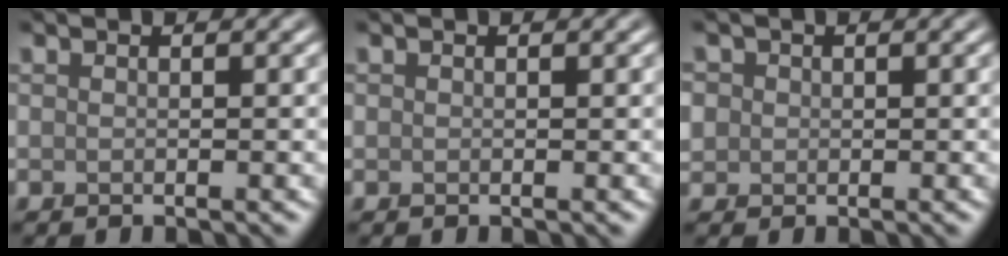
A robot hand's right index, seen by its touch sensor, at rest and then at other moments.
{"total": 0.0}
{"total": 2.4, "force": [0.4, 2.2, 0.7], "torque": [-0.018, 0.013, 0.005]}